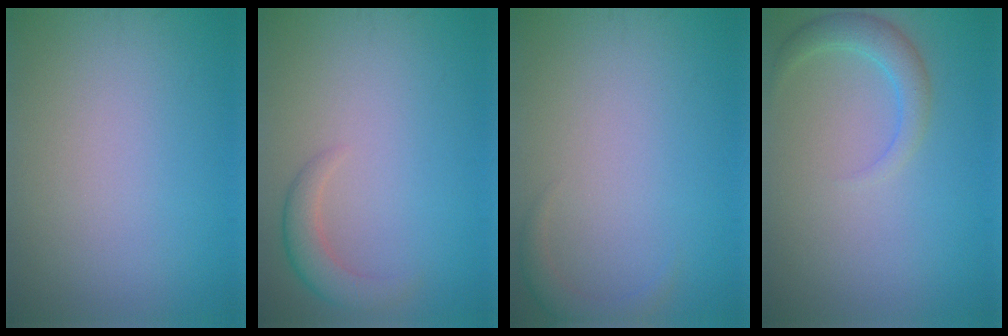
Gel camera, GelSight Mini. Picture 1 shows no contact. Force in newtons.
{"total": 2.6, "press": 2.6, "slide": 0.3}
{"total": 1.4, "press": 1.4, "slide": 0.1}
{"total": 2.4, "press": 2.4, "slide": 0.2}